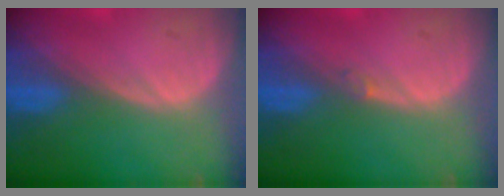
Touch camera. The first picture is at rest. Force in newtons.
{"total": 0.6, "press": 0.5, "slide": 0.3}